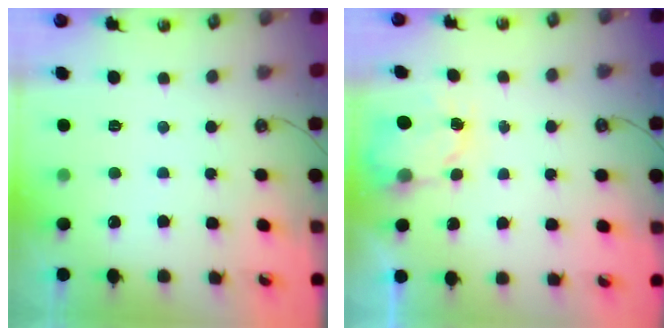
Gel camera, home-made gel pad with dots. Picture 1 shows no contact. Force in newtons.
{"total": 2.7, "press": 2.6, "slide": 0.4}